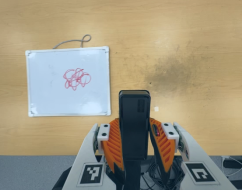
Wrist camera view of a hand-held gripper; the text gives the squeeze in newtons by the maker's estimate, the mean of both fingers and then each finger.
{"total": 3.7, "left": 2.2, "right": 5.3}